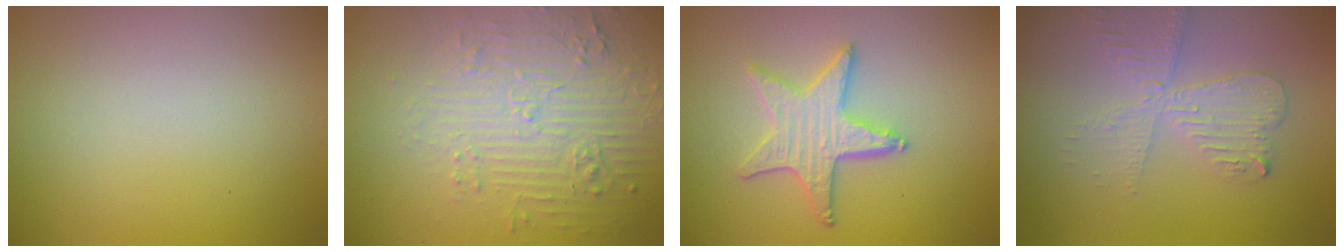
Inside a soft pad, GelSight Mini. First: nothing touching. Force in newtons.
{"total": 5.2, "press": 3.7, "slide": 3.7}
{"total": 4.2, "press": 3.8, "slide": 1.7}
{"total": 4.1, "press": 3.5, "slide": 2.0}